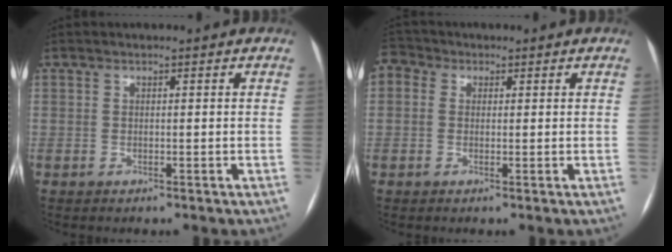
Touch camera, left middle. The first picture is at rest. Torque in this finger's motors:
{"motor_torque": [2.14, 0.00, 1.06, 0.21]}